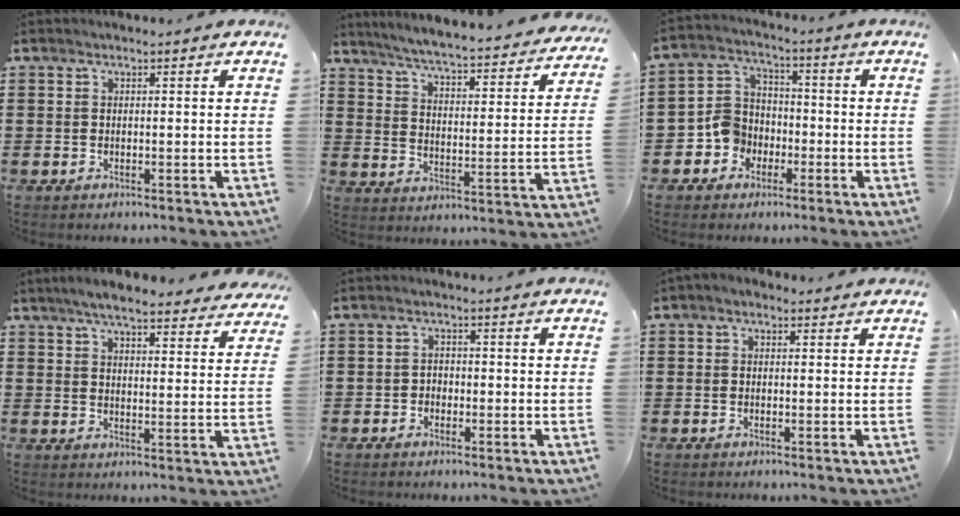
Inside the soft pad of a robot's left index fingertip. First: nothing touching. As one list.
[{"total": 4.7, "force": [4.4, -0.6, 1.4], "torque": [-0.051, -0.042, 0.069]}, {"total": 6.5, "force": [-2.4, 5.7, 2.0], "torque": [-0.071, 0.013, -0.049]}, {"total": 6.1, "force": [5.5, 0.6, 2.5], "torque": [-0.068, -0.018, 0.098]}, {"total": 1.3, "force": [-0.8, 1.0, 0.2], "torque": [-0.009, 0.003, -0.019]}, {"total": 1.0, "force": [0.3, 0.8, 0.6], "torque": [-0.012, 0.007, 0.005]}]